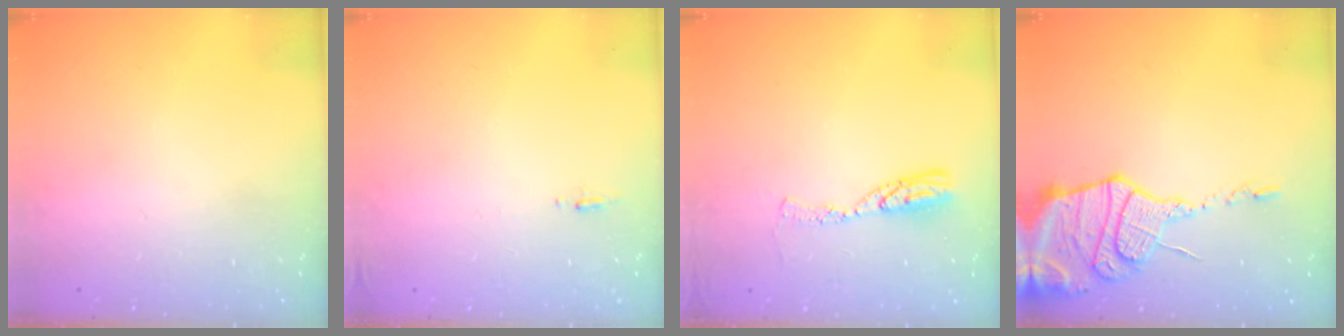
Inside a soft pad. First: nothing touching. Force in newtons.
{"total": 5.0, "press": 4.7, "slide": 1.8}
{"total": 8.2, "press": 8.1, "slide": 0.7}
{"total": 16.4, "press": 16.3, "slide": 1.7}